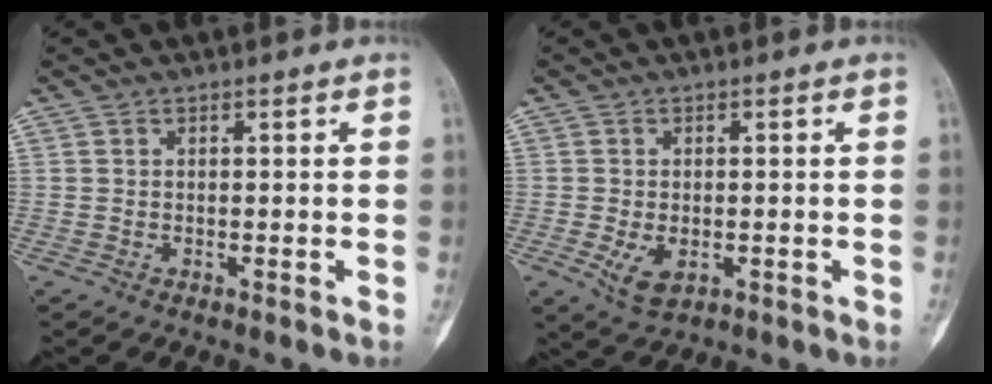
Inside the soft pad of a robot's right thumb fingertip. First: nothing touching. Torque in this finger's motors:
{"motor_torque": [-0.13, 0.29, 0.07, 0.32, 0.03]}